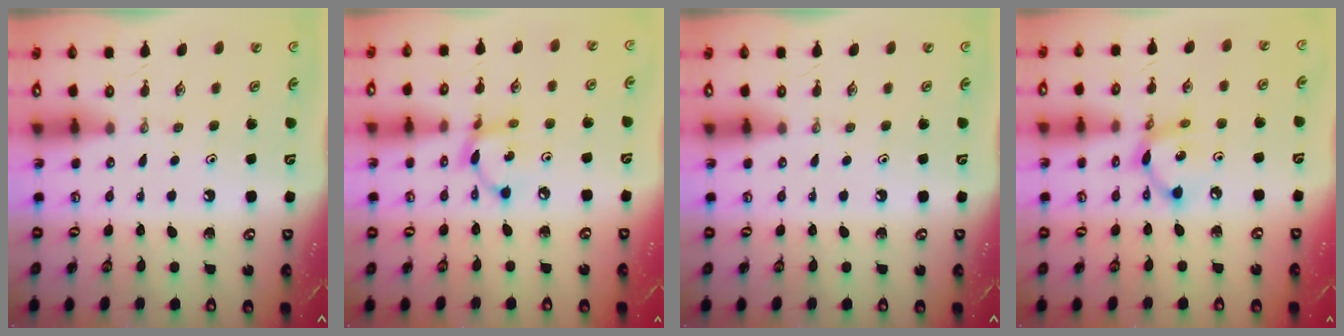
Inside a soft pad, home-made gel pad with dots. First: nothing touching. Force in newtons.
{"total": 6.5, "press": 6.5, "slide": 0.1}
{"total": 0.0}
{"total": 8.8, "press": 8.8, "slide": 0.8}